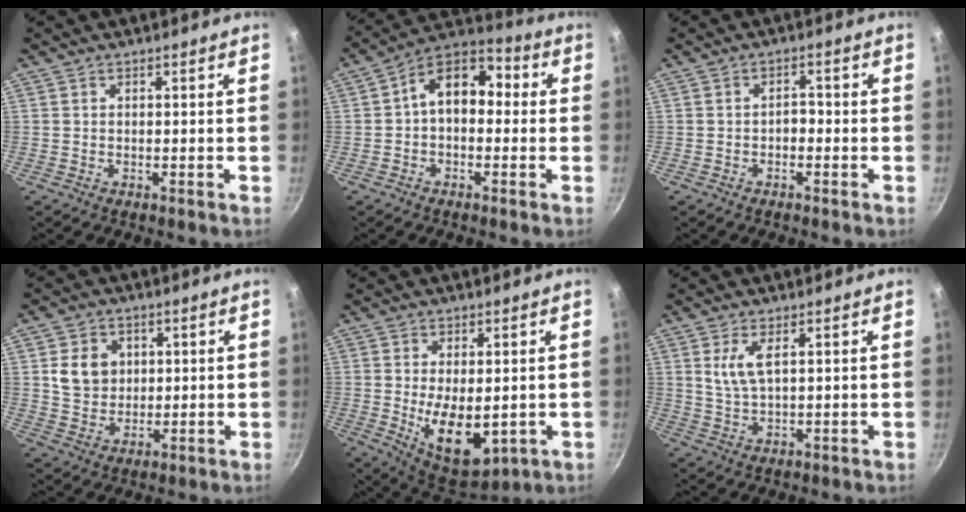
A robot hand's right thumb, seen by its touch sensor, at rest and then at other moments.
{"total": 11.4, "force": [0.5, 7.4, 8.6], "torque": [-0.104, 0.041, -0.010]}
{"total": 2.0, "force": [-0.8, 1.4, 1.3], "torque": [-0.008, 0.011, -0.017]}
{"total": 7.3, "force": [1.9, 6.1, 3.7], "torque": [-0.039, -0.010, 0.040]}
{"total": 11.3, "force": [-1.5, 5.8, 9.5], "torque": [-0.134, -0.020, -0.002]}
{"total": 4.7, "force": [1.7, 1.7, 4.0], "torque": [-0.087, -0.008, 0.042]}